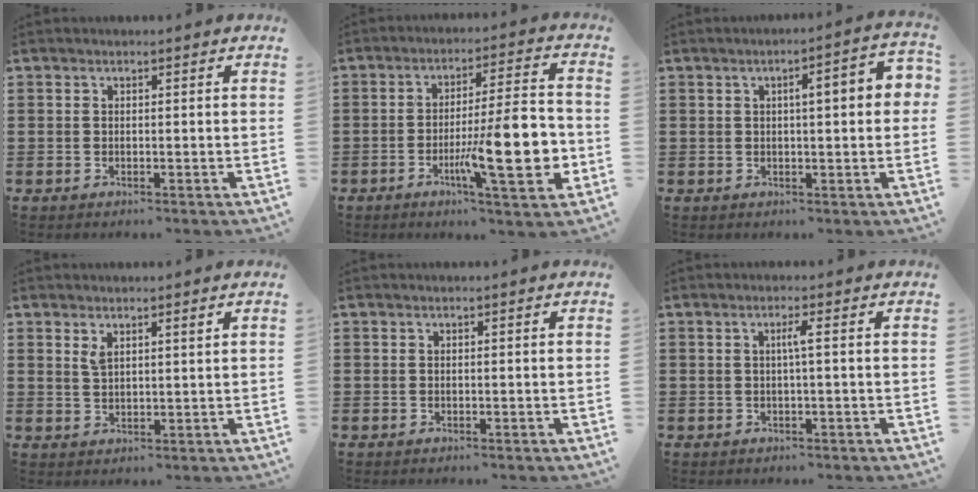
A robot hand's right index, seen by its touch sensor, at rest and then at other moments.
{"total": 15.1, "force": [-4.0, 3.5, 14.2], "torque": [-0.206, -0.009, -0.065]}
{"total": 4.9, "force": [0.6, 0.9, 4.7], "torque": [-0.070, 0.001, 0.003]}
{"total": 2.0, "force": [1.3, 0.7, 1.5], "torque": [-0.024, -0.002, 0.020]}
{"total": 0.0}
{"total": 1.9, "force": [0.1, -0.3, 1.9], "torque": [-0.036, -0.002, -0.003]}